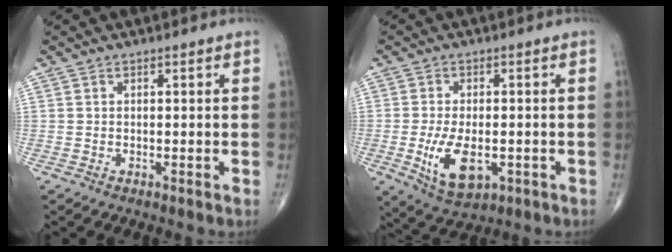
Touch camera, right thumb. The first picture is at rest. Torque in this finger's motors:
{"motor_torque": [0.25, 0.24, 0.47, 0.48, 0.25]}